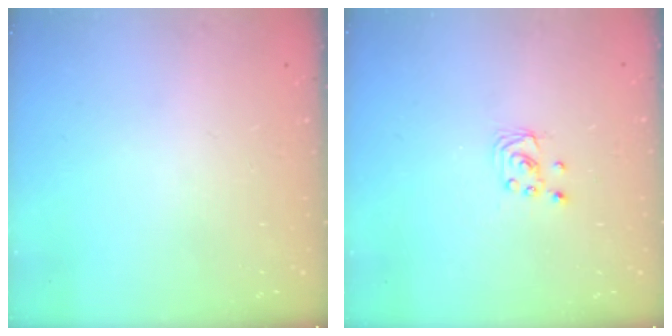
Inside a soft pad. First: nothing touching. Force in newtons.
{"total": 2.2, "press": 2.2, "slide": 0.2}